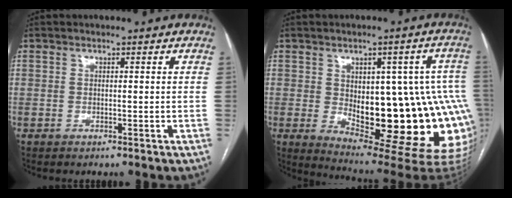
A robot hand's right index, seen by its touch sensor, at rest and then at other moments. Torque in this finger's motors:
{"motor_torque": [2.14, 0.00, 0.80, 0.16]}